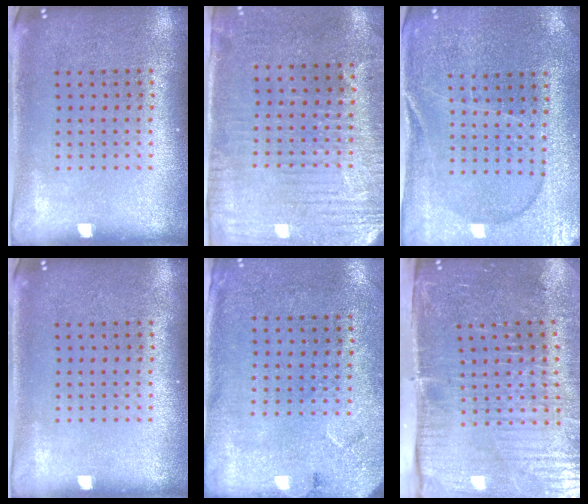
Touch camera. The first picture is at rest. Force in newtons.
{"total": 3.0, "press": 2.6, "slide": 1.5}
{"total": 1.3, "press": 1.2, "slide": 0.3}
{"total": 0.0}
{"total": 2.7, "press": 2.2, "slide": 1.6}
{"total": 5.3, "press": 4.4, "slide": 2.9}